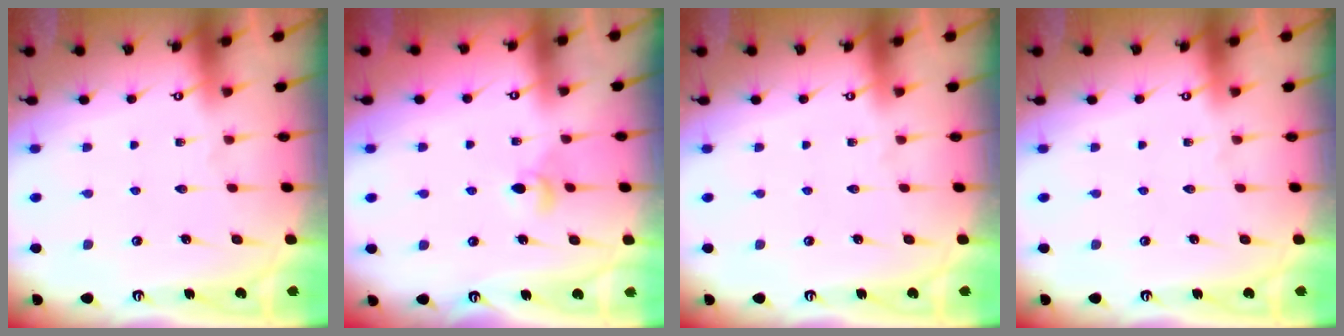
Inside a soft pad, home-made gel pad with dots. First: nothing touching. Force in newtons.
{"total": 4.0, "press": 3.9, "slide": 0.6}
{"total": 0.0}
{"total": 0.0}